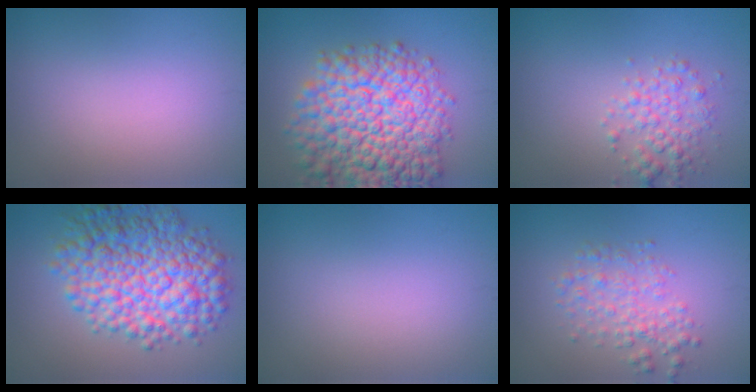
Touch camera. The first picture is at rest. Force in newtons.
{"total": 12.8, "press": 12.8, "slide": 0.5}
{"total": 2.7, "press": 2.7, "slide": 0.0}
{"total": 10.2, "press": 10.2, "slide": 0.1}
{"total": 0.0}
{"total": 2.9, "press": 2.9, "slide": 0.1}